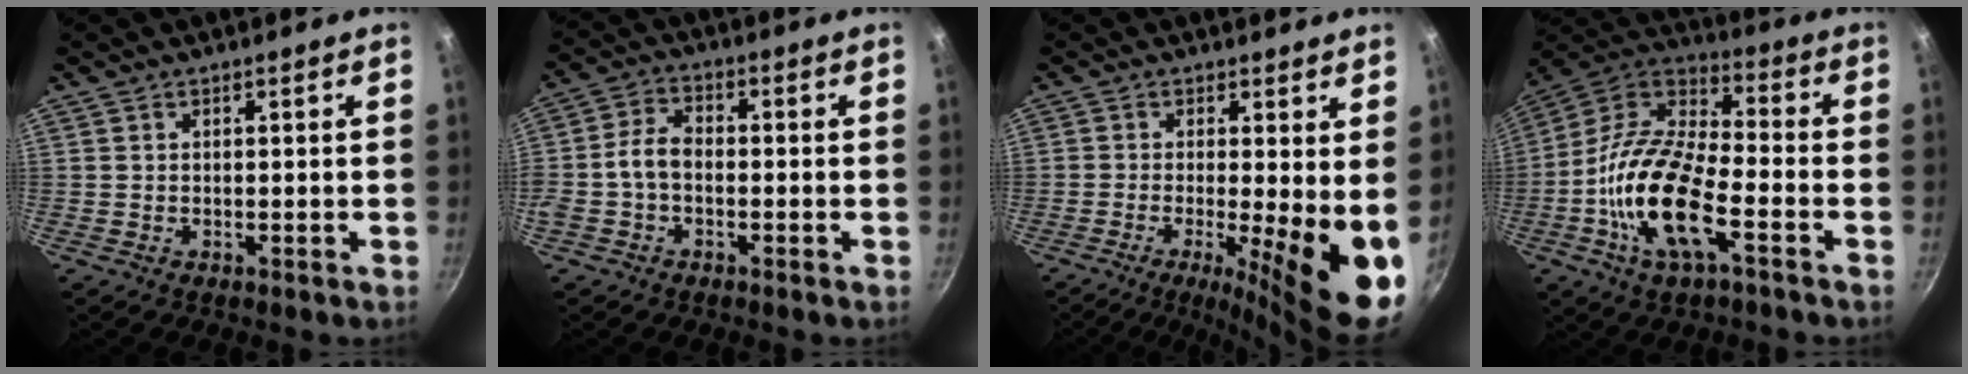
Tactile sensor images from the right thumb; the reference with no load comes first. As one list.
[{"total": 5.8, "force": [-1.3, 3.9, 4.1], "torque": [-0.075, 0.028, -0.036]}, {"total": 12.1, "force": [-1.7, 2.7, 11.6], "torque": [-0.152, -0.018, -0.023]}, {"total": 18.9, "force": [-6.4, 7.9, 16.0], "torque": [-0.305, 0.038, -0.140]}]